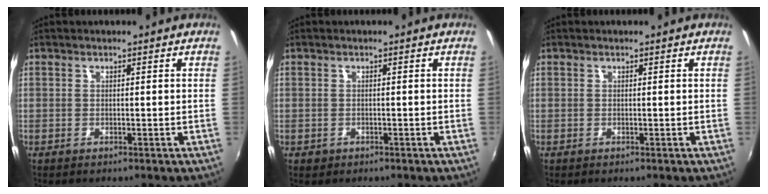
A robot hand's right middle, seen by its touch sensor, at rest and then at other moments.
{"total": 1.1, "force": [-0.5, 0.9, 0.3], "torque": [-0.008, -0.001, -0.005]}
{"total": 0.0}